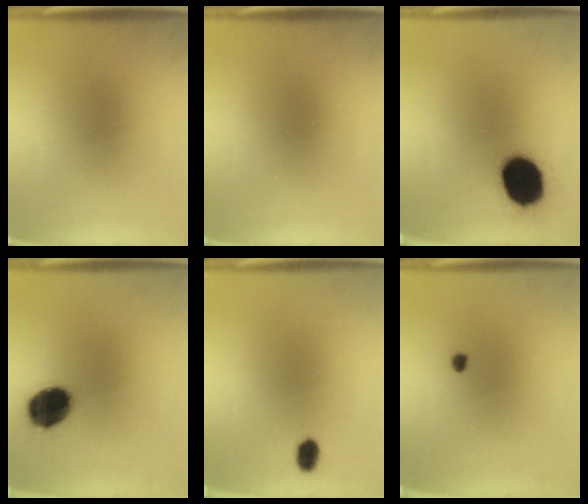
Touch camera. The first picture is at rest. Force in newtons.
{"total": 0.0}
{"total": 17.4}
{"total": 13.2}
{"total": 2.7}
{"total": 0.9}